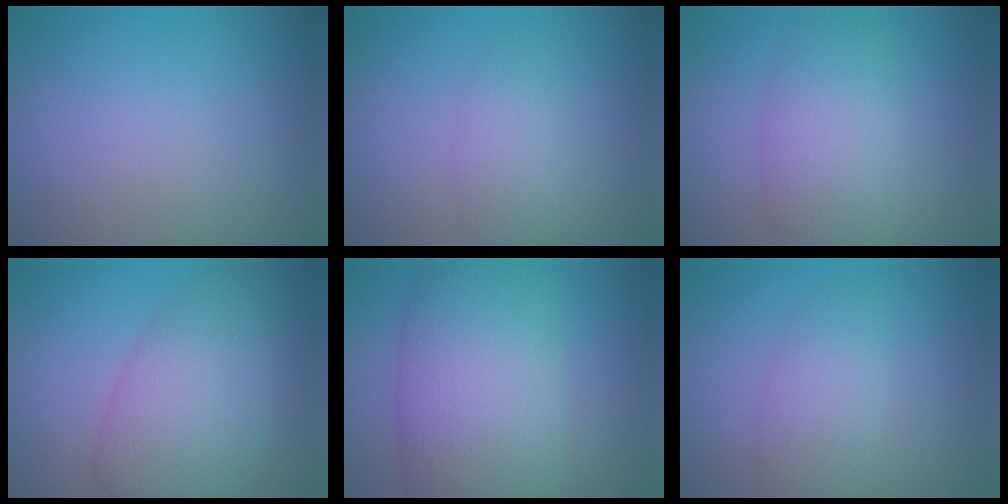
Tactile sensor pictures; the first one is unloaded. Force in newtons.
{"total": 2.7, "press": 2.7, "slide": 0.1}
{"total": 5.8, "press": 5.8, "slide": 0.3}
{"total": 7.8, "press": 7.7, "slide": 0.6}
{"total": 11.2, "press": 11.2, "slide": 0.4}
{"total": 3.2, "press": 3.2, "slide": 0.1}